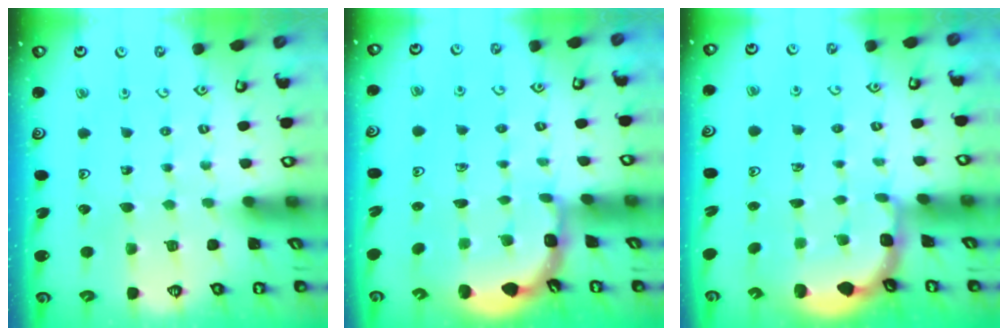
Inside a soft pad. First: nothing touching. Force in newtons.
{"total": 2.1, "press": 1.9, "slide": 0.9}
{"total": 2.5, "press": 1.9, "slide": 1.6}